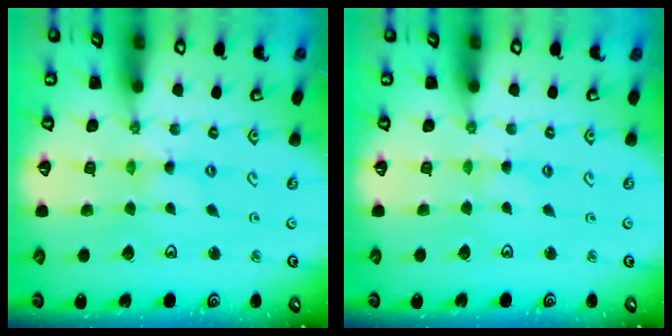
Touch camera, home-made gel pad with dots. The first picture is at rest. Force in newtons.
{"total": 1.3, "press": 1.3, "slide": 0.3}